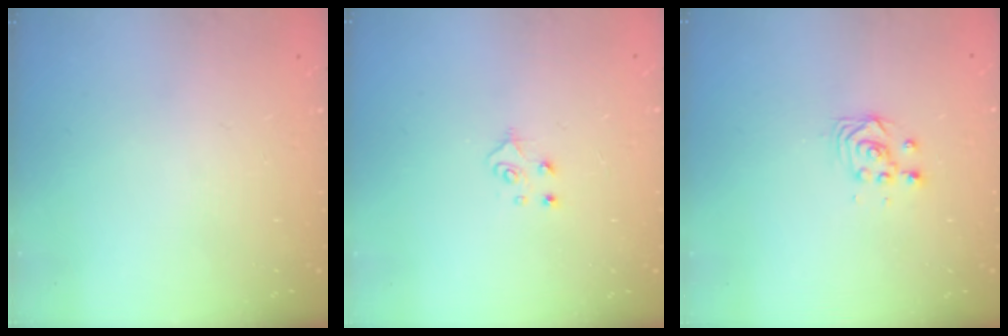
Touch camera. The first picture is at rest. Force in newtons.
{"total": 4.9, "press": 4.8, "slide": 0.5}
{"total": 3.4, "press": 3.4, "slide": 0.2}